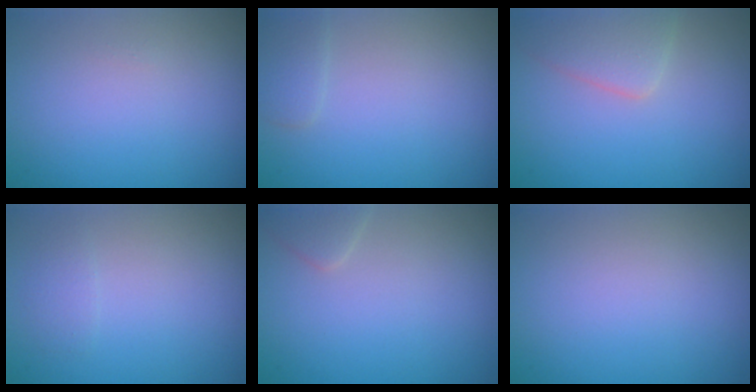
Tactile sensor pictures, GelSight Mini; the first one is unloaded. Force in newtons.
{"total": 1.4, "press": 1.4, "slide": 0.1}
{"total": 2.5, "press": 2.5, "slide": 0.2}
{"total": 0.9, "press": 0.9, "slide": 0.0}
{"total": 1.5, "press": 1.5, "slide": 0.1}
{"total": 0.0}